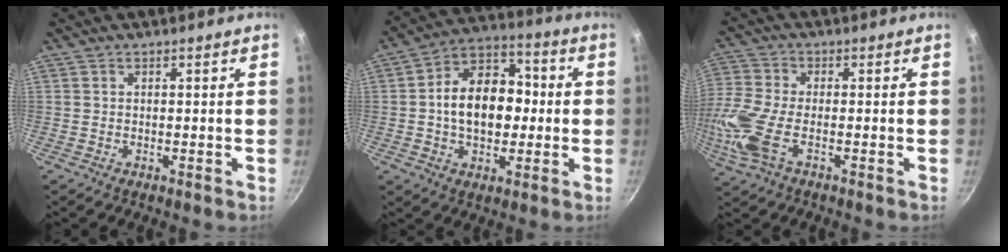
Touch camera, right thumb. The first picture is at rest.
{"total": 15.0, "force": [-0.1, 9.9, 11.3], "torque": [-0.151, 0.031, -0.010]}
{"total": 12.6, "force": [-3.8, 6.3, 10.2], "torque": [-0.268, 0.004, -0.074]}